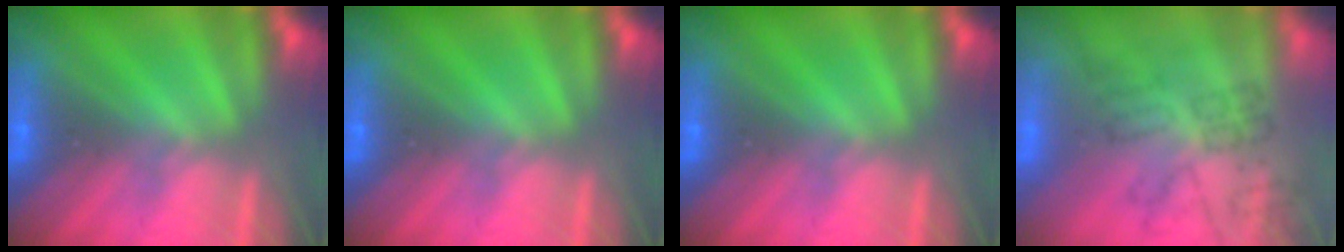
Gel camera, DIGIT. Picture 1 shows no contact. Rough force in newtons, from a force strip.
{"total": 0.0}
{"total": 0.0}
{"total": 4.9}